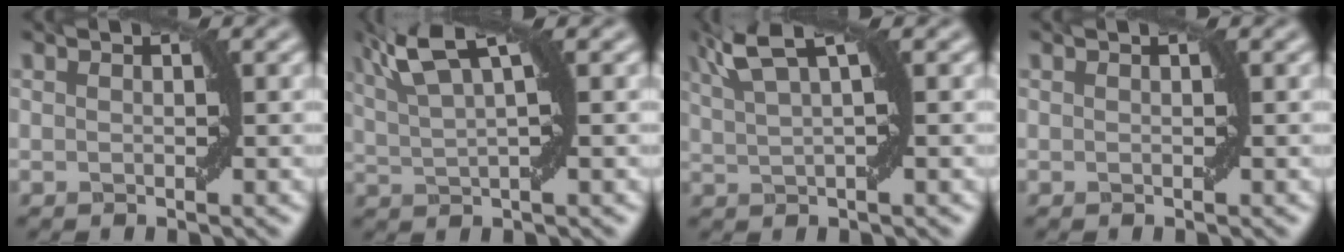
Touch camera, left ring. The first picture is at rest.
{"total": 5.8, "force": [2.9, 1.4, 4.9], "torque": [-0.092, 0.018, 0.057]}
{"total": 4.7, "force": [2.7, 1.0, 3.7], "torque": [-0.072, 0.018, 0.052]}
{"total": 0.0}